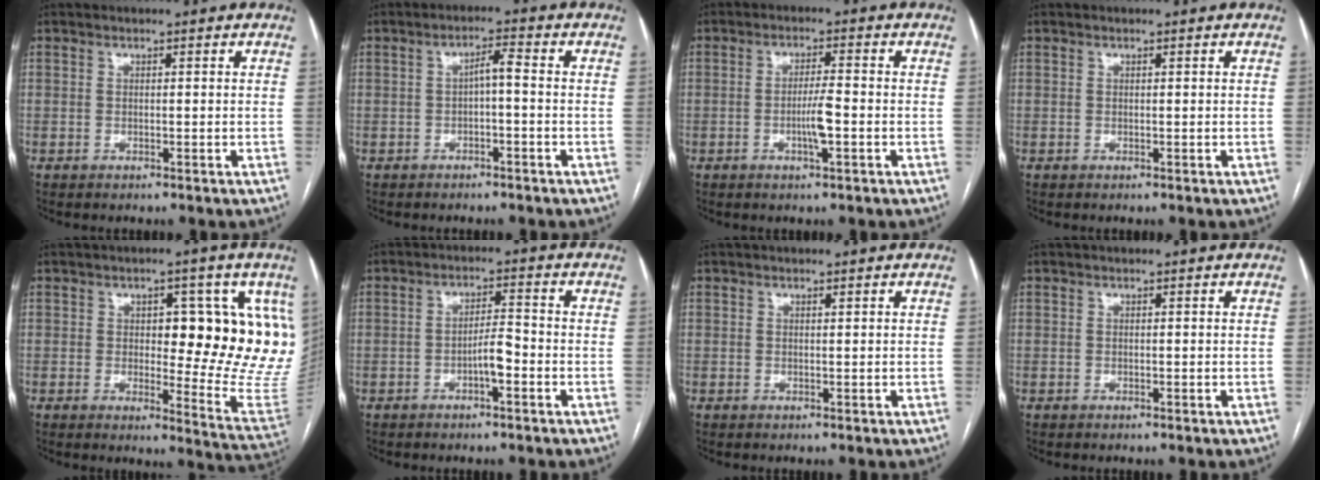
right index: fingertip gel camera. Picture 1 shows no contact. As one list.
[{"total": 2.7, "force": [-0.5, 0.4, 2.6], "torque": [-0.044, 0.011, -0.007]}, {"total": 4.2, "force": [-1.2, 0.3, 4.0], "torque": [-0.074, -0.002, -0.021]}, {"total": 0.0}, {"total": 15.9, "force": [3.8, 5.2, 14.5], "torque": [-0.144, 0.005, 0.048]}, {"total": 3.7, "force": [-1.5, 0.7, 3.3], "torque": [-0.055, 0.007, -0.026]}, {"total": 0.0}, {"total": 0.0}]